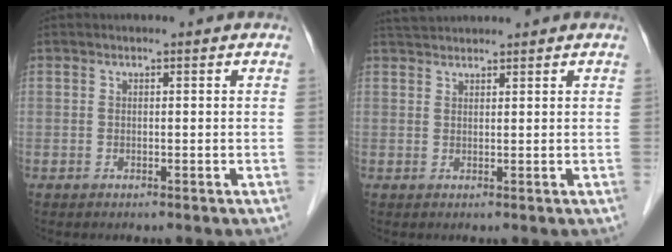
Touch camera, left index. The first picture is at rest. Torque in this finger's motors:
{"motor_torque": [-0.47, -0.45, 0.06, 0.04]}